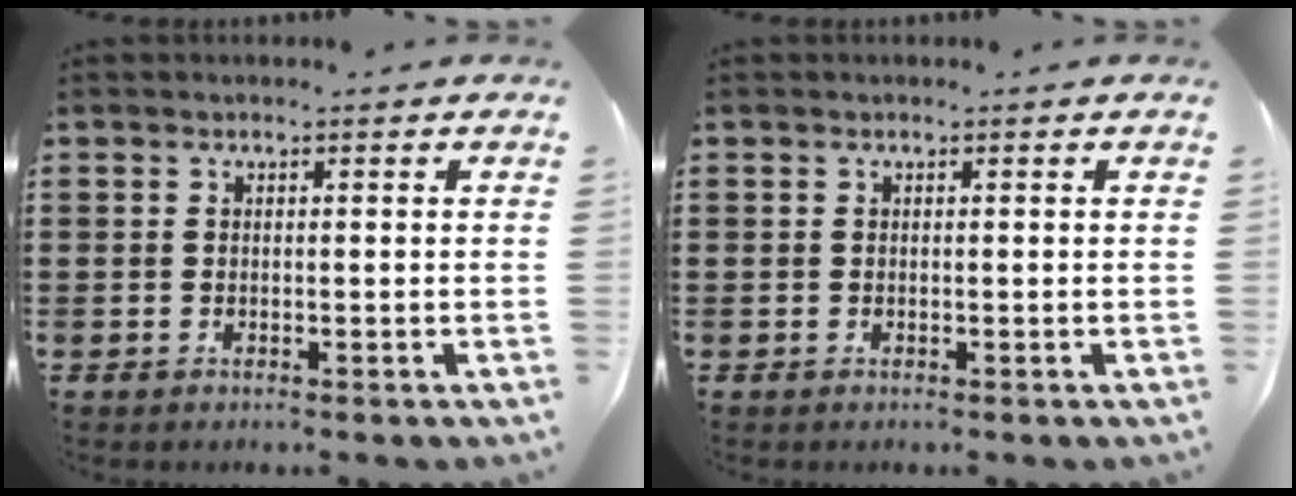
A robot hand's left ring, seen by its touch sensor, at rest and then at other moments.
{"total": 0.0}